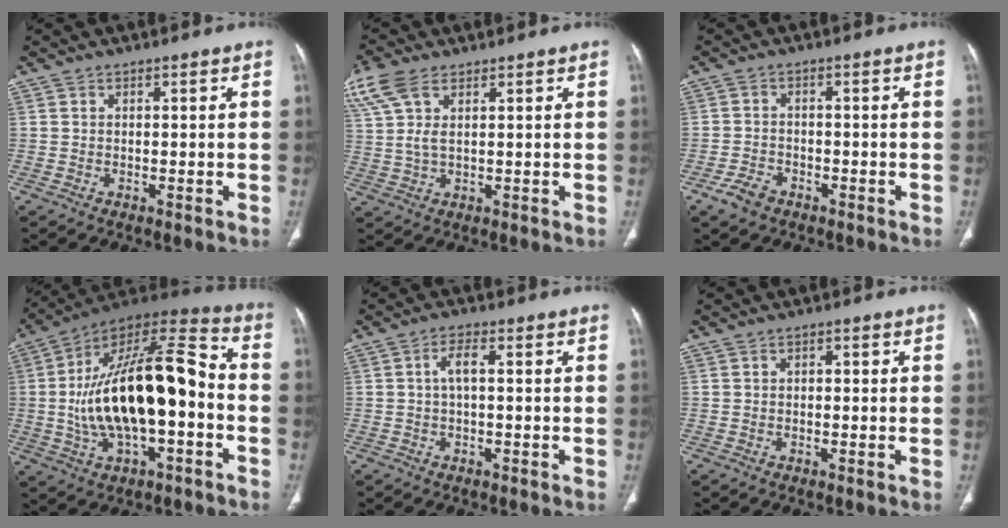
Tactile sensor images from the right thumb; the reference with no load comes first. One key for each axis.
{"total": 9.4, "fx": 5.1, "fy": 4.4, "fz": 6.6, "tx": -0.171, "ty": 0.007, "tz": 0.109}
{"total": 3.8, "fx": -2.4, "fy": 2.3, "fz": 1.7, "tx": -0.037, "ty": 0.012, "tz": -0.041}
{"total": 25.1, "fx": -2.4, "fy": 10.9, "fz": 22.5, "tx": -0.400, "ty": 0.043, "tz": -0.039}
{"total": 2.8, "fx": 0.2, "fy": 1.1, "fz": 2.6, "tx": -0.056, "ty": 0.010, "tz": 0.001}
{"total": 0.6, "fx": 0.0, "fy": 0.4, "fz": 0.4, "tx": -0.002, "ty": 0.002, "tz": -0.003}